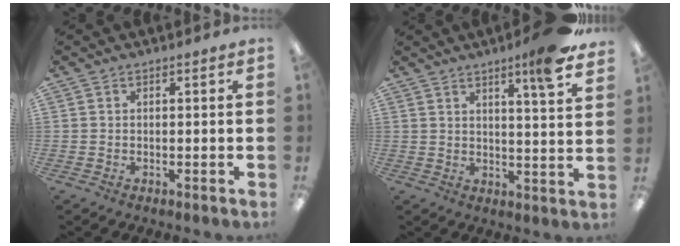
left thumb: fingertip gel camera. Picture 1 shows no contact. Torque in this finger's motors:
{"motor_torque": [1.05, -0.08, 1.19, -0.76, 0.08]}